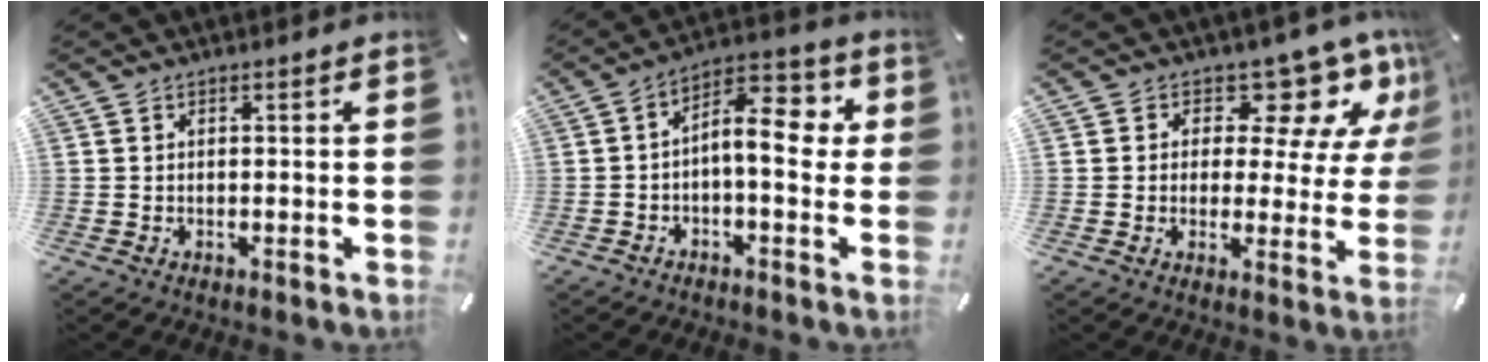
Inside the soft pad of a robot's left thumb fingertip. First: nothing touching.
{"total": 9.8, "force": [0.9, 4.9, 8.5], "torque": [-0.133, -0.007, 0.014]}
{"total": 11.8, "force": [7.6, 6.5, 6.3], "torque": [-0.081, -0.058, 0.130]}